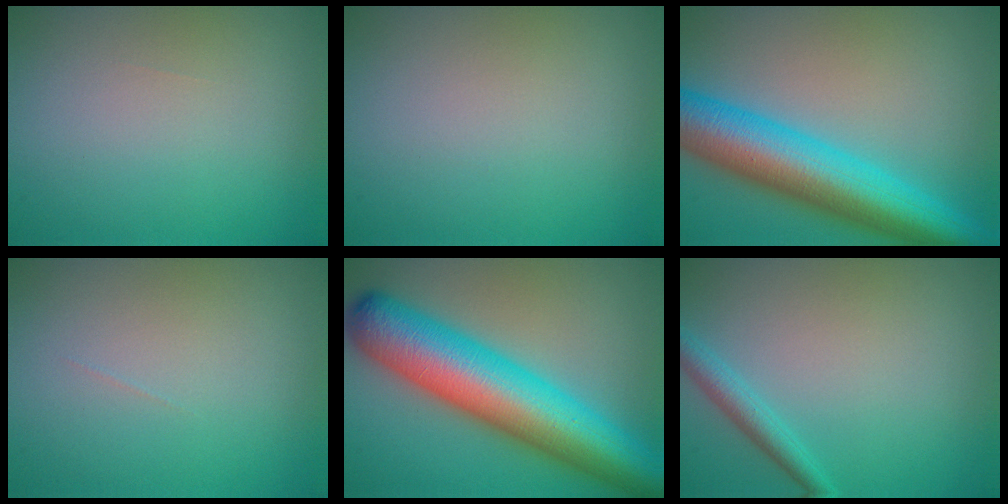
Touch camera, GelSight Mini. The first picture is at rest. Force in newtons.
{"total": 0.0}
{"total": 10.5, "press": 10.5, "slide": 0.2}
{"total": 0.0}
{"total": 12.3, "press": 12.3, "slide": 0.3}
{"total": 2.0, "press": 2.0, "slide": 0.1}